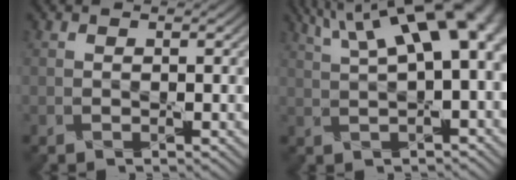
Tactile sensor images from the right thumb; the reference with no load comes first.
{"total": 13.3, "force": [5.0, 4.8, 11.3], "torque": [-0.176, 0.024, 0.075]}